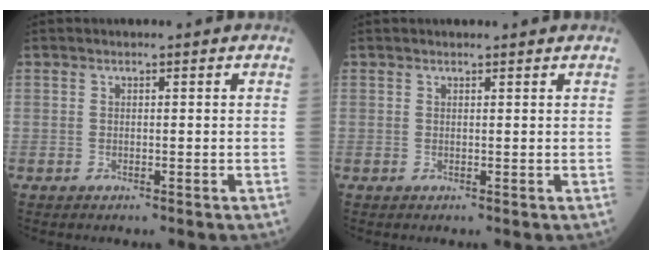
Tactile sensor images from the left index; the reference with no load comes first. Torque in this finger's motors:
{"motor_torque": [0.16, -0.02, -0.26, -0.01]}